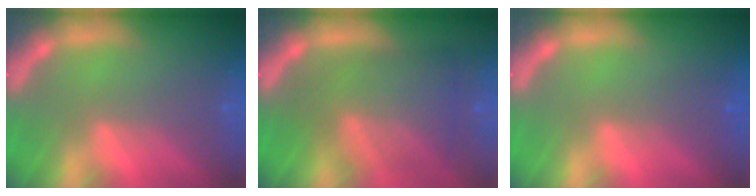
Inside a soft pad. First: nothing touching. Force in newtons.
{"total": 8.1}
{"total": 1.5}